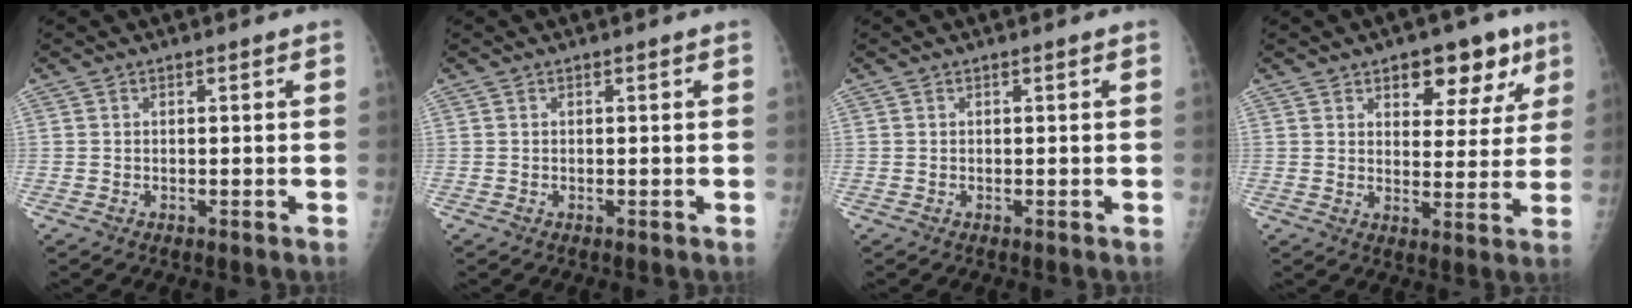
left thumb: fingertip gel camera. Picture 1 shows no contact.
{"total": 0.0}
{"total": 0.0}
{"total": 11.0, "force": [6.2, 6.1, 6.7], "torque": [-0.039, -0.024, 0.082]}